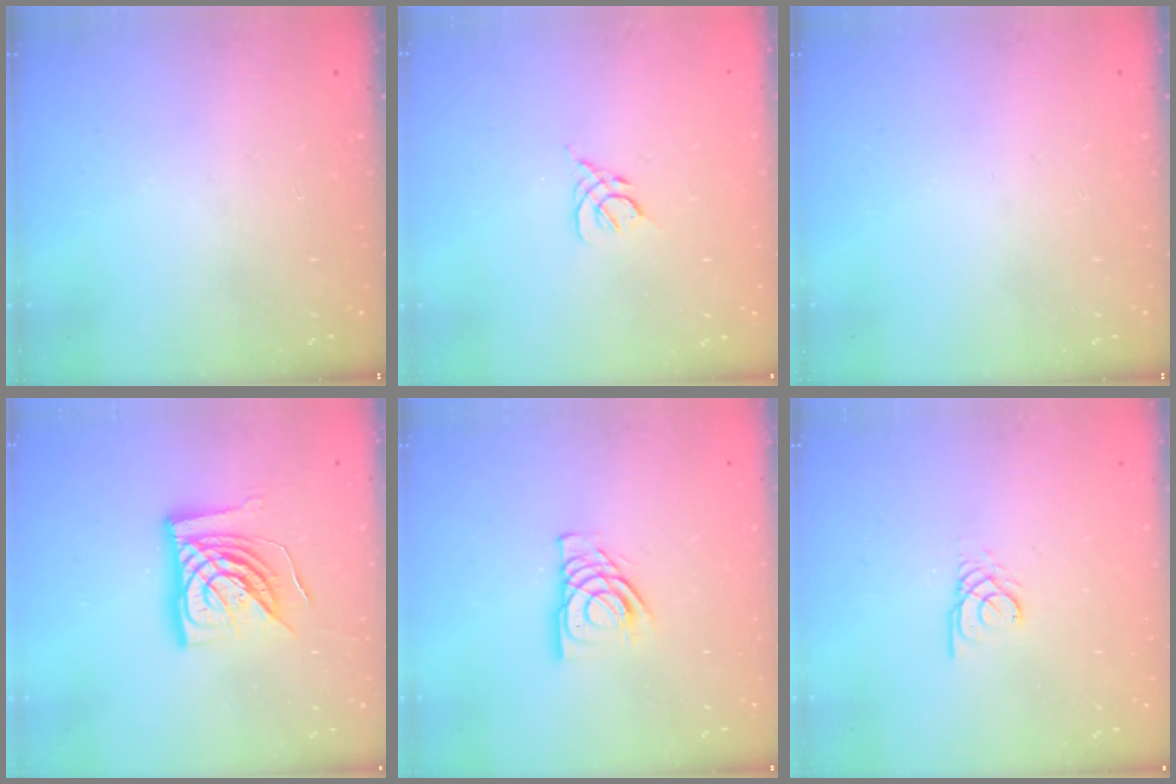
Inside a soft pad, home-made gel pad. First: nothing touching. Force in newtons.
{"total": 2.8, "press": 2.8, "slide": 0.7}
{"total": 0.0}
{"total": 15.9, "press": 15.8, "slide": 1.9}
{"total": 11.3, "press": 11.1, "slide": 1.6}
{"total": 2.4, "press": 2.4, "slide": 0.4}